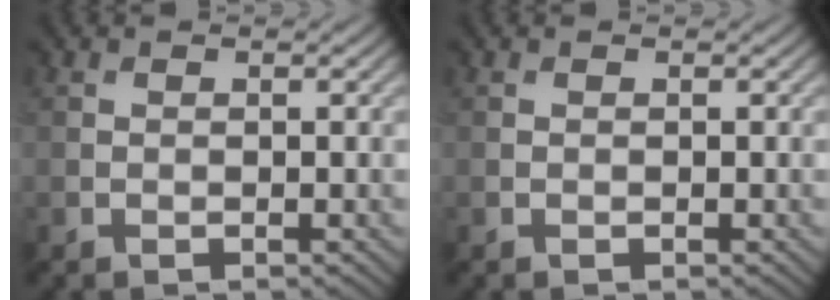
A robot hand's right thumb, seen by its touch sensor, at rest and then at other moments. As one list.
[{"total": 0.0}]